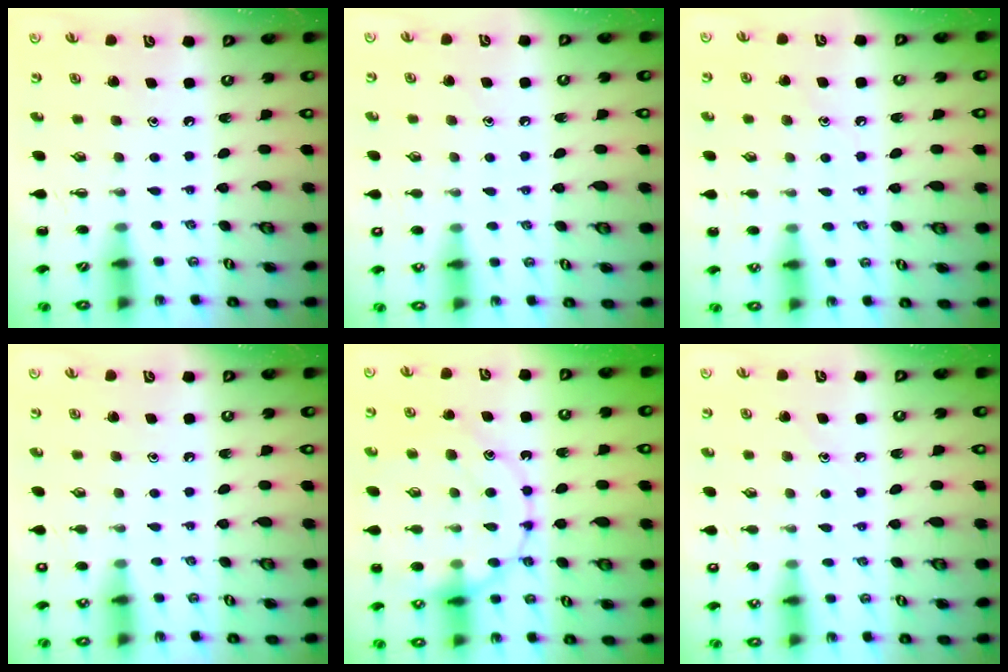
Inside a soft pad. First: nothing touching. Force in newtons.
{"total": 6.6, "press": 6.4, "slide": 1.6}
{"total": 7.8, "press": 7.6, "slide": 1.9}
{"total": 1.1, "press": 1.1, "slide": 0.2}
{"total": 19.5, "press": 19.4, "slide": 1.7}
{"total": 8.3, "press": 8.0, "slide": 2.4}